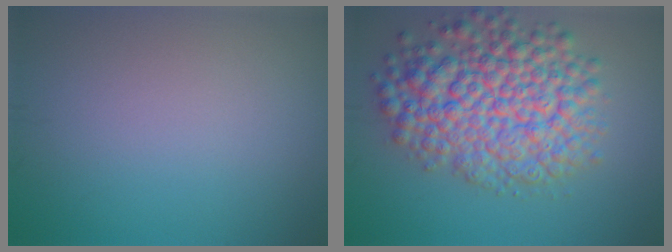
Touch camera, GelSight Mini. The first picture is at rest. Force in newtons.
{"total": 9.6, "press": 9.6, "slide": 0.4}